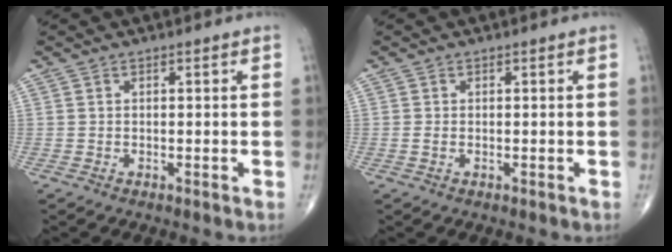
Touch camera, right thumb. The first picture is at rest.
{"total": 0.6, "force": [-0.1, 0.3, 0.5], "torque": [-0.011, 0.002, -0.002]}